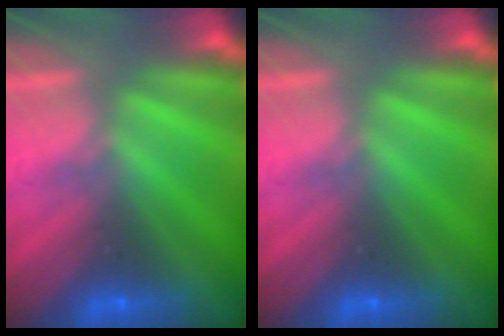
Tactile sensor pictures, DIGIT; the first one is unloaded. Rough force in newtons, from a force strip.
{"total": 0.0}